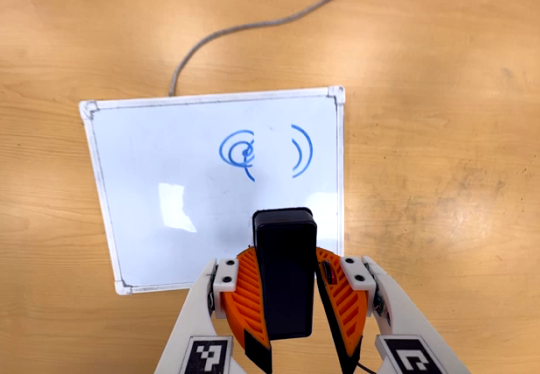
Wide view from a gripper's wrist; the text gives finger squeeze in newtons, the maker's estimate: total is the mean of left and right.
{"total": 7.6, "left": 8.1, "right": 7.1}